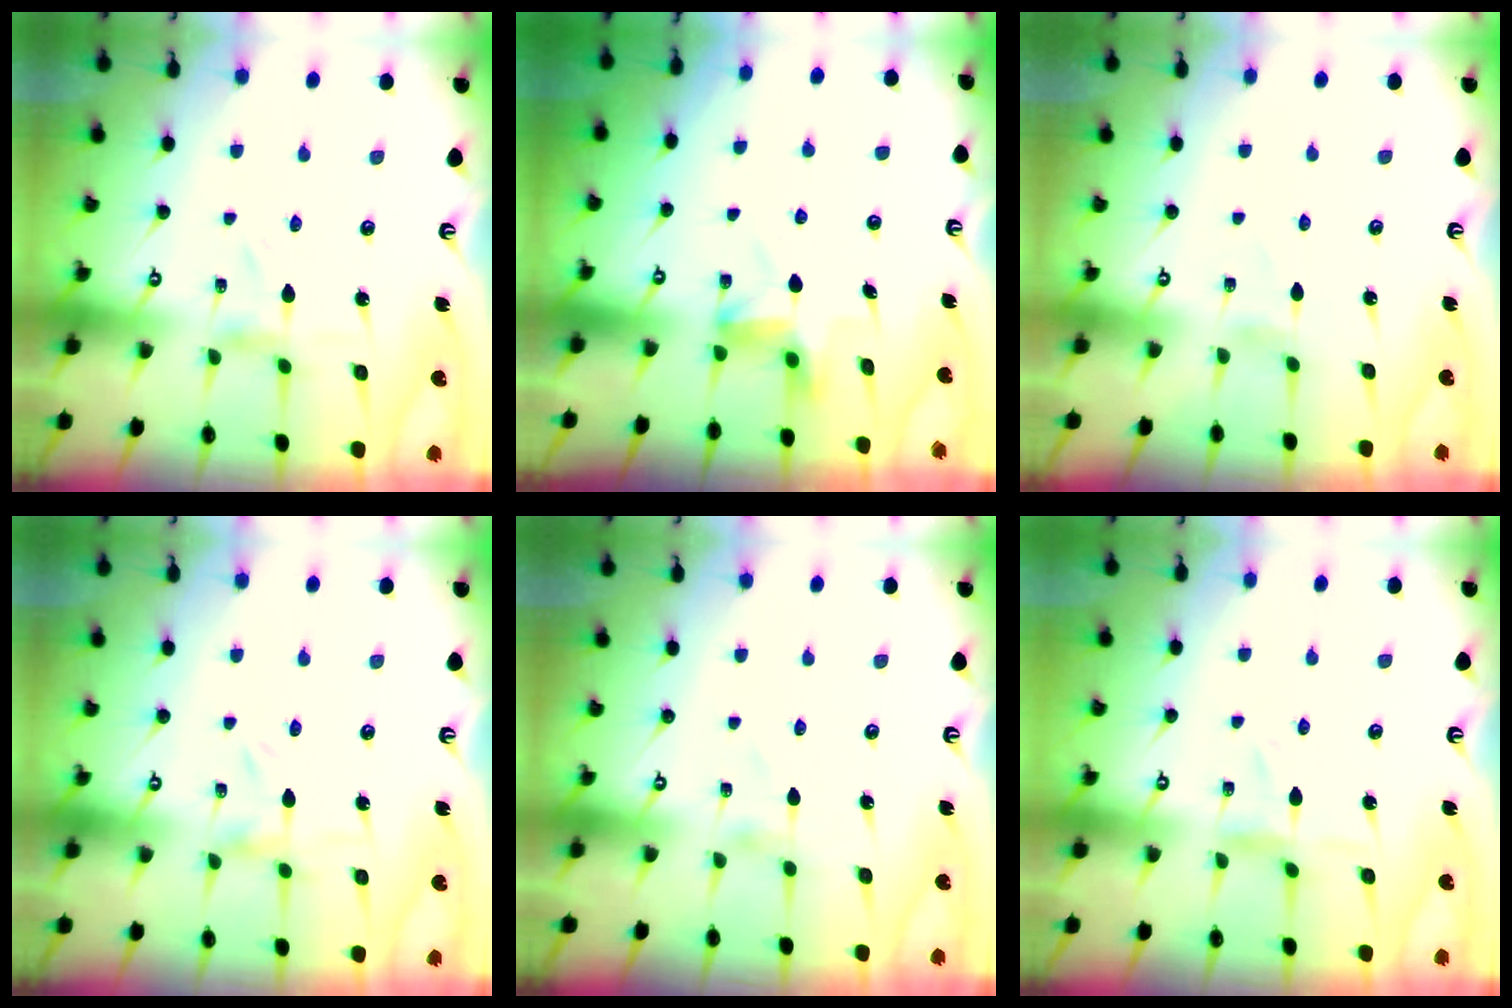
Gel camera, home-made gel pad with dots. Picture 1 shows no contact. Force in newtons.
{"total": 6.2, "press": 5.9, "slide": 1.9}
{"total": 1.2, "press": 1.2, "slide": 0.1}
{"total": 0.0}
{"total": 0.5, "press": 0.5, "slide": 0.1}
{"total": 0.0}